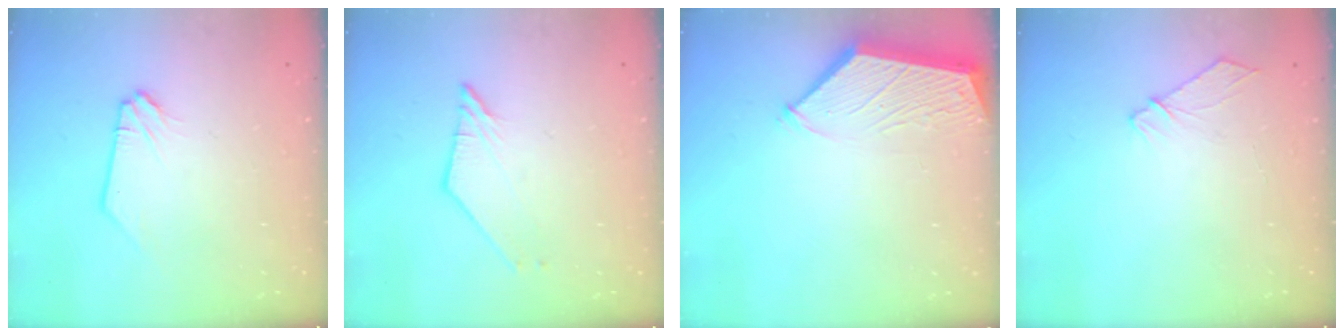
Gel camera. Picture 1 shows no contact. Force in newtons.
{"total": 2.7, "press": 2.7, "slide": 0.2}
{"total": 3.2, "press": 3.2, "slide": 0.5}
{"total": 7.0, "press": 6.9, "slide": 0.8}